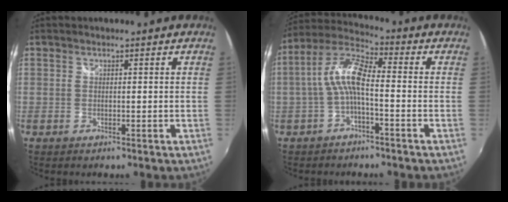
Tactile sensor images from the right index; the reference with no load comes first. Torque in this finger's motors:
{"motor_torque": [1.36, -0.24, 0.69, 0.19]}